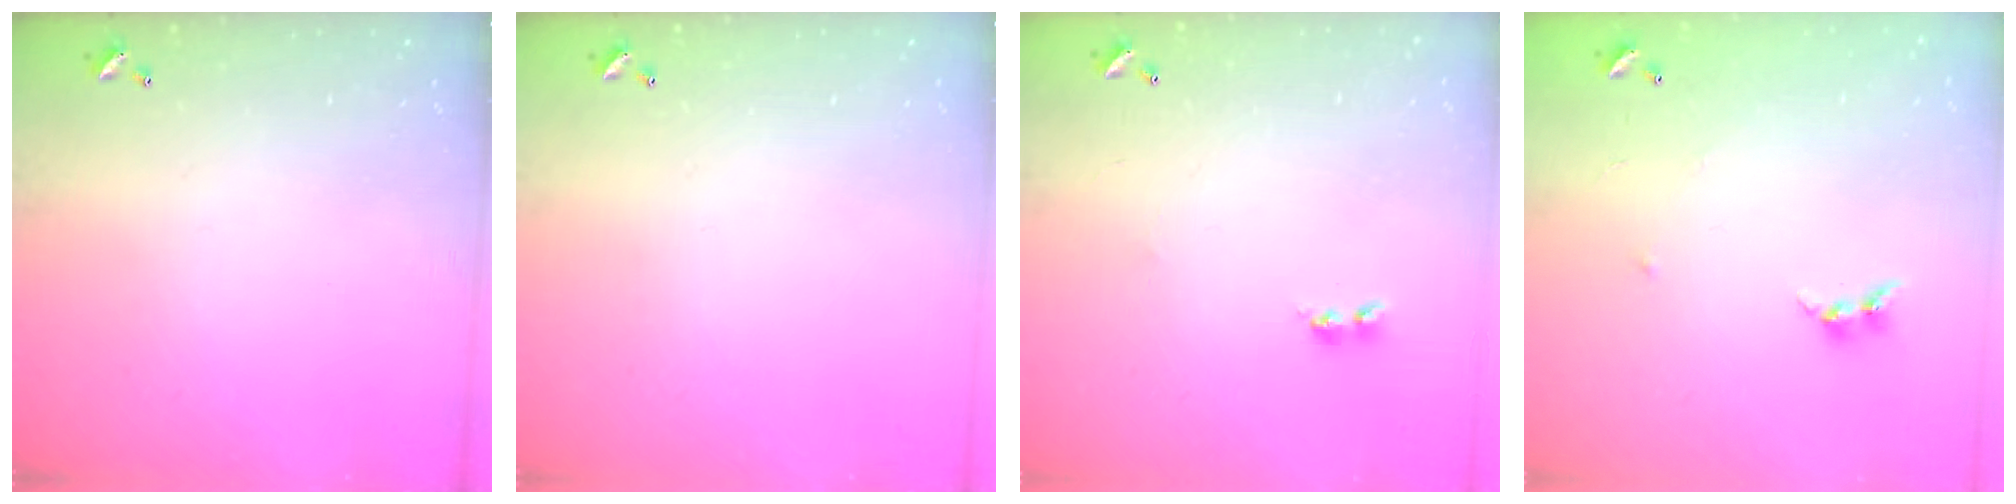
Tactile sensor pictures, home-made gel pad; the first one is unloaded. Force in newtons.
{"total": 0.0}
{"total": 2.2, "press": 2.1, "slide": 0.6}
{"total": 5.3, "press": 5.3, "slide": 0.8}